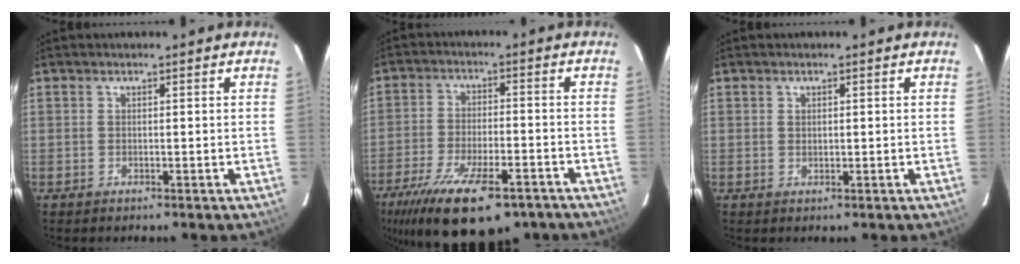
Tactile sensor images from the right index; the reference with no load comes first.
{"total": 20.4, "force": [-13.8, 7.2, 13.2], "torque": [-0.258, -0.048, -0.213]}
{"total": 0.6, "force": [0.2, 0.5, 0.3], "torque": [-0.006, 0.003, 0.005]}